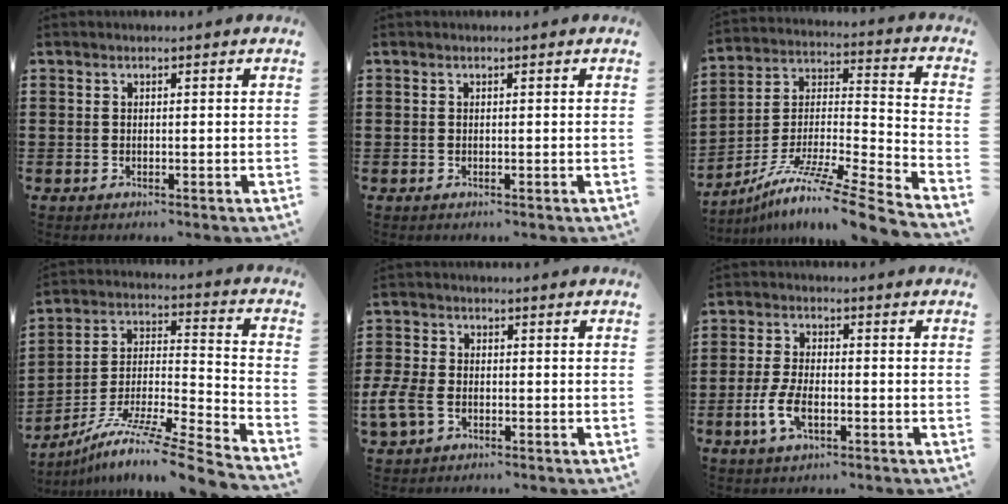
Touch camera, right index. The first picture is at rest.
{"total": 0.0}
{"total": 10.0, "force": [-8.0, -0.5, 6.0], "torque": [-0.101, -0.002, -0.158]}
{"total": 9.2, "force": [-7.3, -0.2, 5.5], "torque": [-0.090, 0.000, -0.146]}
{"total": 5.0, "force": [-1.9, 3.1, 3.4], "torque": [-0.100, -0.009, -0.043]}
{"total": 5.3, "force": [-1.7, 2.6, 4.3], "torque": [-0.100, -0.002, -0.036]}